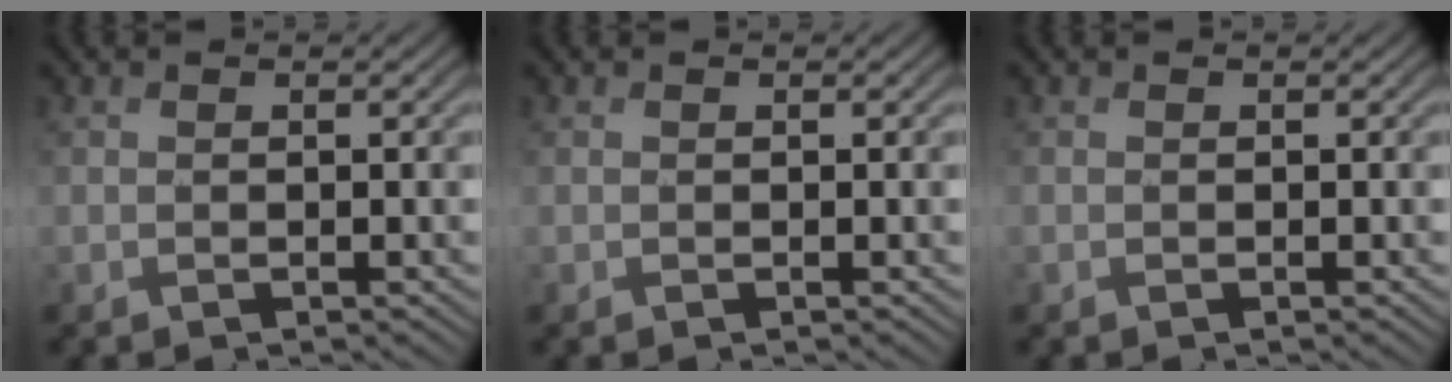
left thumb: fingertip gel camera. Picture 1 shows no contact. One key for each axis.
{"total": 0.0}
{"total": 0.0}